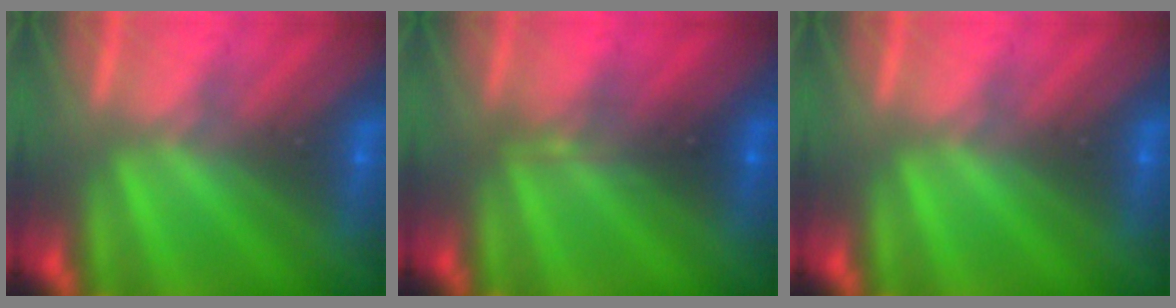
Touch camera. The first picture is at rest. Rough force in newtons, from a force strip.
{"total": 2.3}
{"total": 0.0}